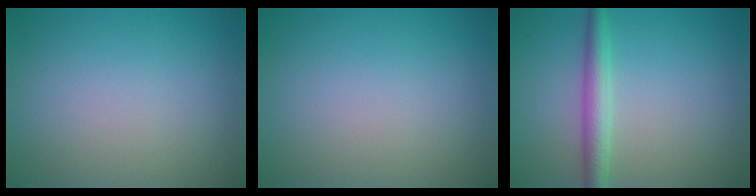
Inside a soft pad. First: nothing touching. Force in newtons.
{"total": 0.0}
{"total": 2.8, "press": 2.8, "slide": 0.0}